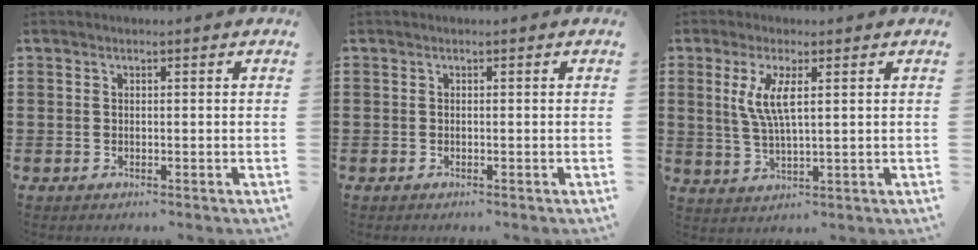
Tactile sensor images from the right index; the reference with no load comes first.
{"total": 0.0}
{"total": 5.5, "force": [1.7, 1.1, 5.1], "torque": [-0.112, -0.002, 0.026]}